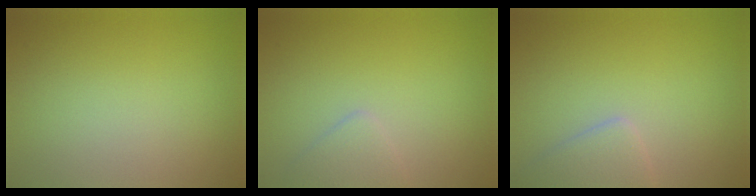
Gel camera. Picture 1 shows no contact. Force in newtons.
{"total": 1.7, "press": 1.7, "slide": 0.1}
{"total": 2.8, "press": 2.8, "slide": 0.2}